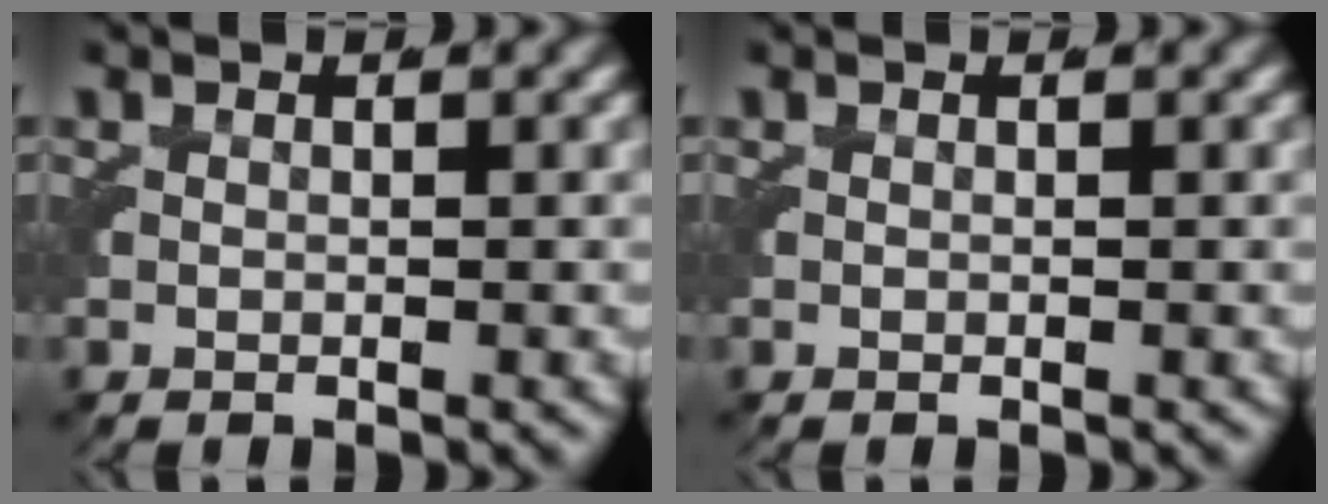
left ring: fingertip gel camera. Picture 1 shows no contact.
{"total": 0.0}